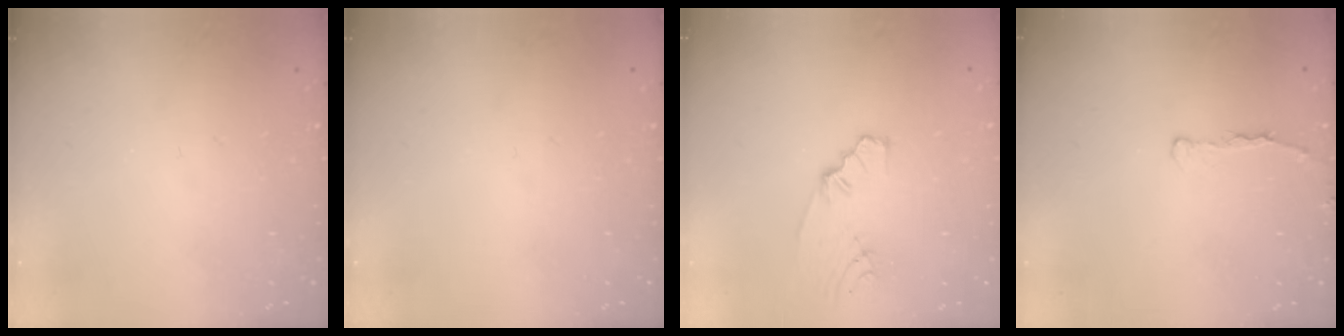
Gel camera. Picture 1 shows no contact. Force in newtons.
{"total": 0.0}
{"total": 4.3, "press": 2.5, "slide": 3.6}
{"total": 2.8, "press": 2.7, "slide": 0.5}